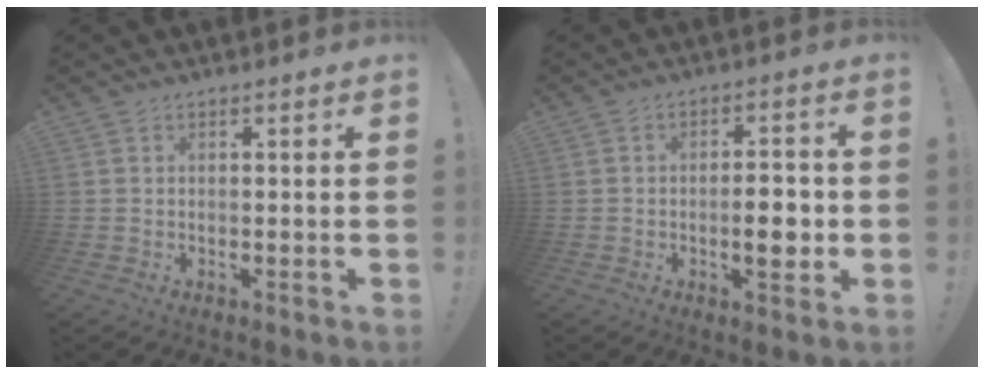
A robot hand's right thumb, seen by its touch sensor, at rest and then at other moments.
{"total": 7.3, "force": [-1.5, 2.8, 6.6], "torque": [-0.085, 0.004, -0.028]}